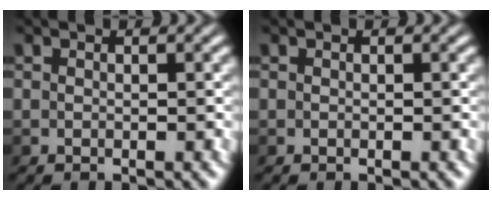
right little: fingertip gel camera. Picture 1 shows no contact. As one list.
[{"total": 0.0}]